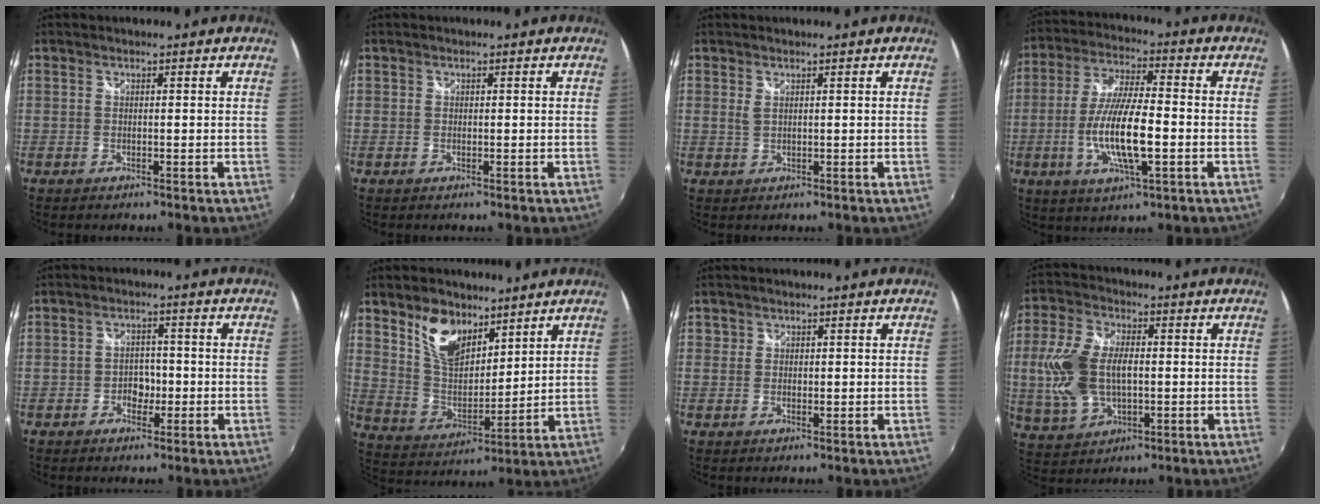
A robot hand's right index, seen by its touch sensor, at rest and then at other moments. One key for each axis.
{"total": 0.0}
{"total": 1.2, "fx": 0.7, "fy": 0.4, "fz": 0.9, "tx": -0.017, "ty": 0.000, "tz": 0.012}
{"total": 13.4, "fx": -3.2, "fy": 3.0, "fz": 12.6, "tx": -0.252, "ty": -0.007, "tz": -0.060}
{"total": 3.5, "fx": -1.3, "fy": 2.7, "fz": 1.9, "tx": -0.031, "ty": 0.006, "tz": -0.020}
{"total": 11.6, "fx": 7.5, "fy": 6.2, "fz": 6.3, "tx": -0.117, "ty": 0.006, "tz": 0.147}
{"total": 1.2, "fx": 0.3, "fy": 1.1, "fz": 0.4, "tx": -0.006, "ty": 0.000, "tz": 0.001}
{"total": 13.4, "fx": -0.2, "fy": 8.0, "fz": 10.7, "tx": -0.232, "ty": 0.007, "tz": 0.004}